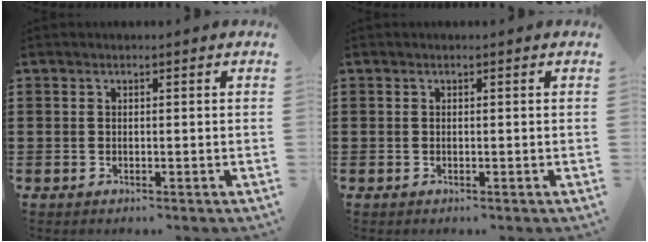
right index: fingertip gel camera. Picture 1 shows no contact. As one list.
[{"total": 0.0}]